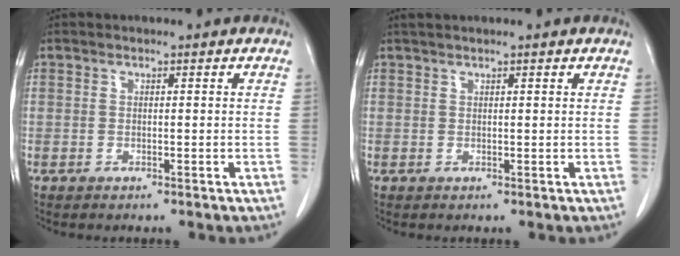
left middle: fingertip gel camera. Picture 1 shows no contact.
{"total": 3.0, "force": [2.4, 0.1, 1.8], "torque": [-0.026, 0.030, 0.038]}